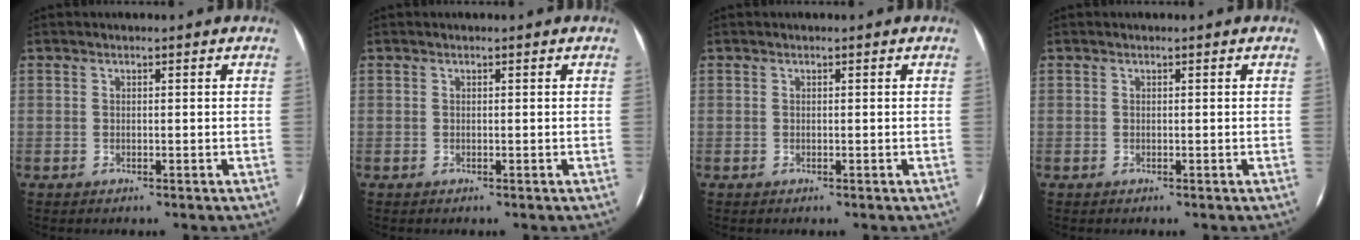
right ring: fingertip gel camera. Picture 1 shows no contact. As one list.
[{"total": 0.0}, {"total": 0.0}, {"total": 0.0}]